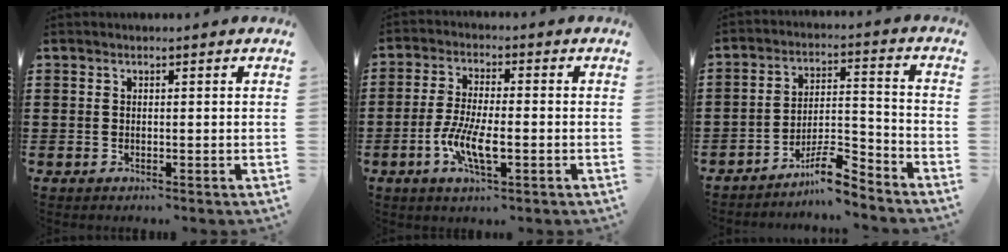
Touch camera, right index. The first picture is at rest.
{"total": 7.0, "force": [-2.4, 2.0, 6.3], "torque": [-0.137, -0.013, -0.048]}
{"total": 8.1, "force": [-6.6, 1.4, 4.4], "torque": [-0.072, 0.015, -0.122]}